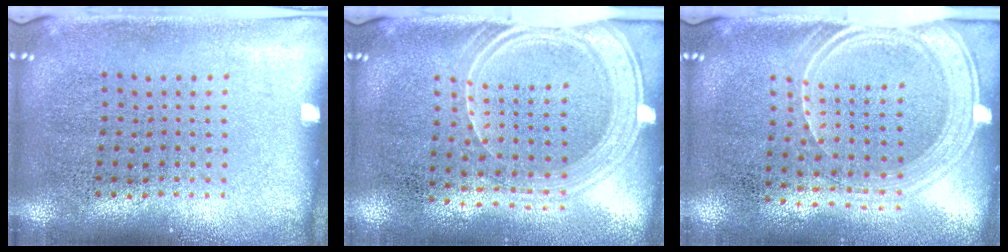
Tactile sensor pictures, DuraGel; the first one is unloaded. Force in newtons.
{"total": 1.9, "press": 1.7, "slide": 0.9}
{"total": 1.9, "press": 1.6, "slide": 1.1}